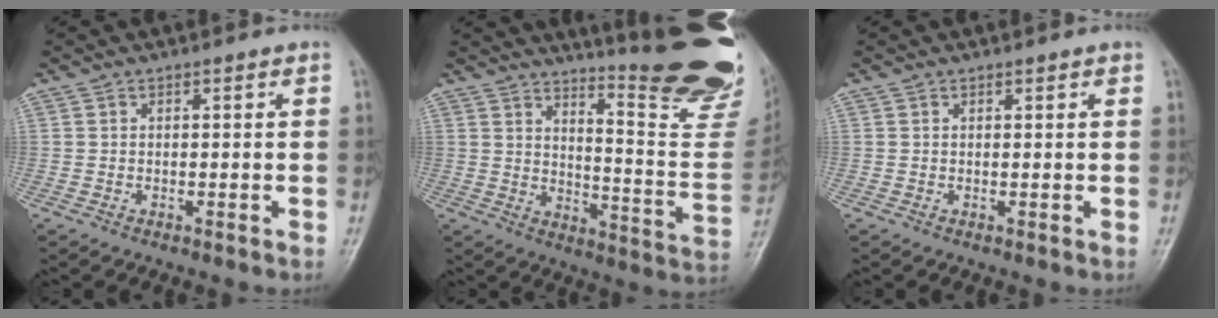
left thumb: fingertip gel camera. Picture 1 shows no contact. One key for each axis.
{"total": 23.7, "fx": 19.1, "fy": 2.7, "fz": 13.7, "tx": -0.157, "ty": -0.180, "tz": 0.243}
{"total": 0.8, "fx": 0.6, "fy": 0.2, "fz": 0.5, "tx": -0.006, "ty": -0.001, "tz": 0.006}